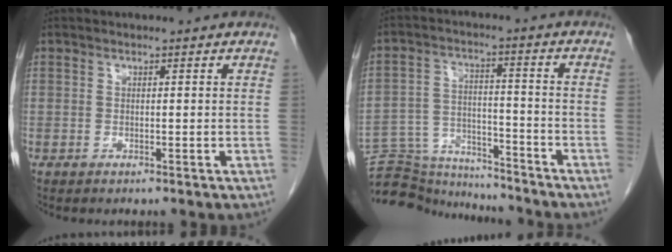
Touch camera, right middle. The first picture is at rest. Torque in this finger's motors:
{"motor_torque": [-0.11, -0.23, -0.15, -0.07]}